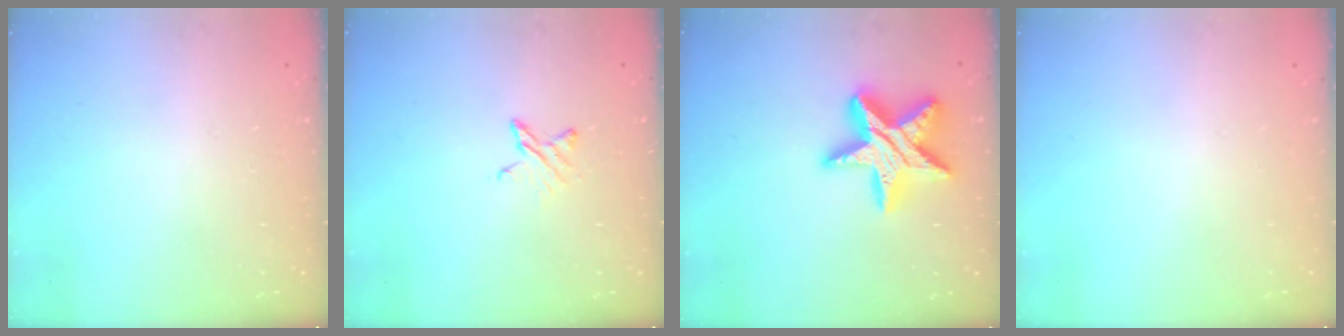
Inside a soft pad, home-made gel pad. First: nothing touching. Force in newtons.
{"total": 3.8, "press": 3.7, "slide": 0.4}
{"total": 17.3, "press": 17.3, "slide": 1.2}
{"total": 0.0}